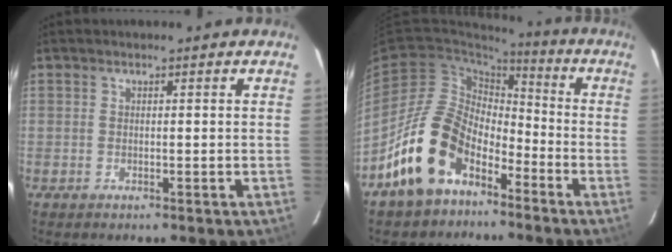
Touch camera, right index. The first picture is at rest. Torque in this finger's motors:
{"motor_torque": [0.88, -0.61, 1.05, 0.21]}